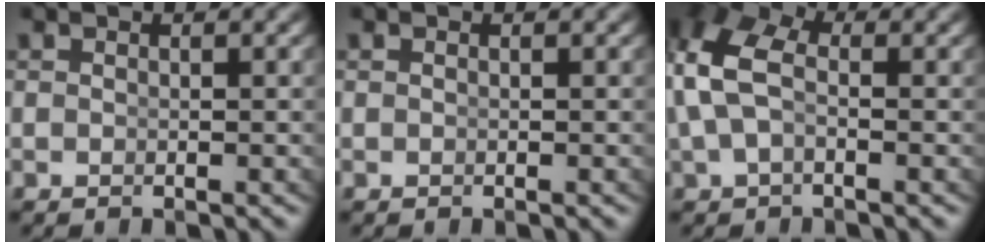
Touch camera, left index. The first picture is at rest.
{"total": 0.0}
{"total": 5.8, "force": [0.7, 4.1, 4.0], "torque": [-0.108, -0.002, 0.012]}